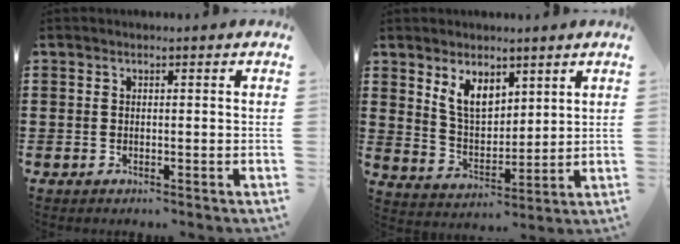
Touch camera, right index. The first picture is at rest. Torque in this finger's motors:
{"motor_torque": [0.28, 0.50, 0.18, 0.09]}